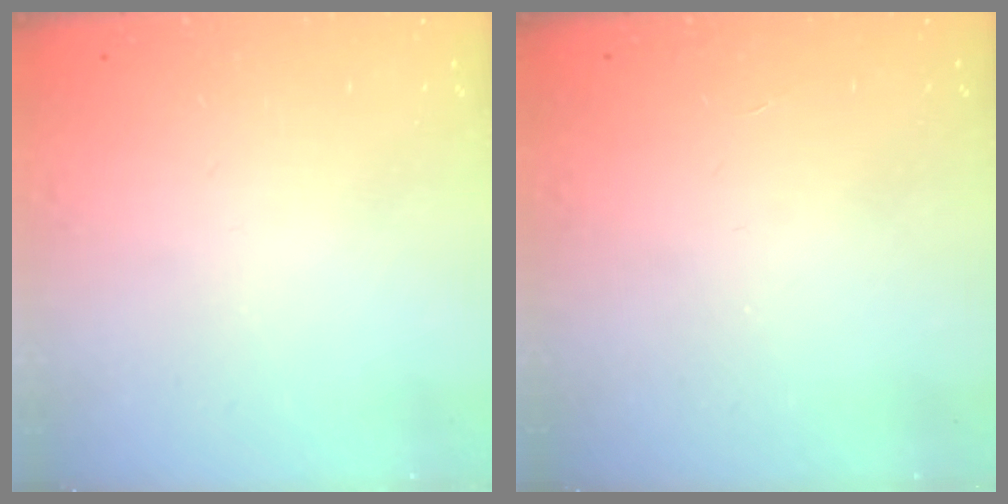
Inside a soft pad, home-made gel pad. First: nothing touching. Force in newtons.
{"total": 0.0}